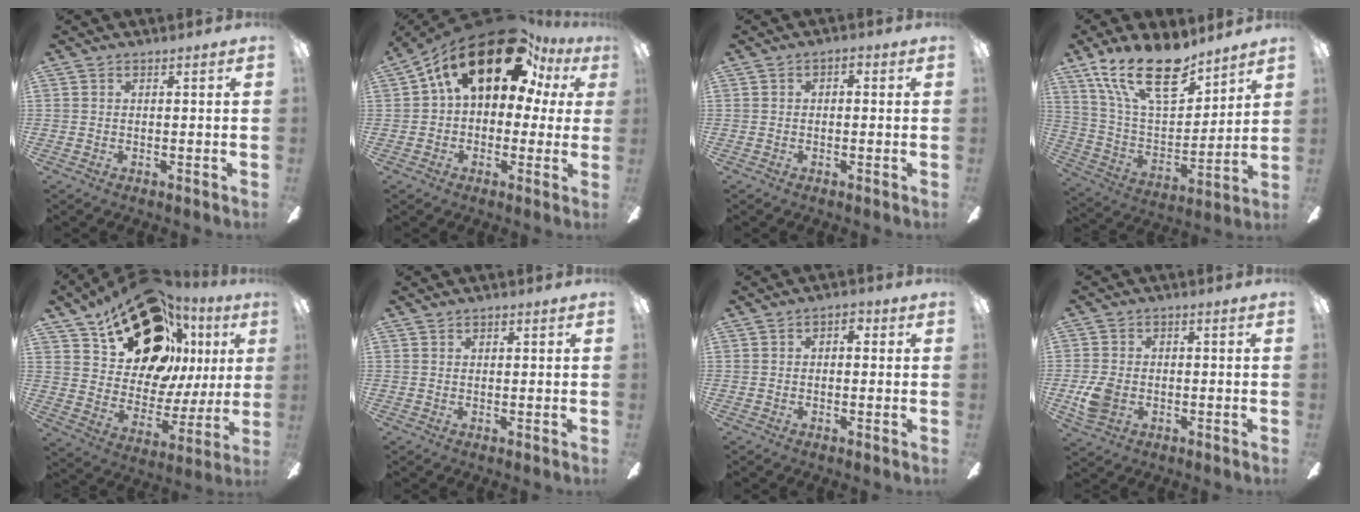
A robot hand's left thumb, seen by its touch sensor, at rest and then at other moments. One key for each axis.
{"total": 21.6, "fx": 11.8, "fy": 10.9, "fz": 14.4, "tx": -0.243, "ty": -0.060, "tz": 0.201}
{"total": 1.3, "fx": -0.6, "fy": 0.9, "fz": 0.8, "tx": -0.012, "ty": 0.007, "tz": -0.013}
{"total": 21.5, "fx": 14.3, "fy": 9.4, "fz": 13.0, "tx": -0.238, "ty": -0.079, "tz": 0.254}
{"total": 24.4, "fx": 13.9, "fy": 14.1, "fz": 14.2, "tx": -0.221, "ty": -0.069, "tz": 0.259}
{"total": 0.7, "fx": 0.5, "fy": 0.4, "fz": 0.2, "tx": 0.004, "ty": -0.001, "tz": 0.008}
{"total": 2.0, "fx": -0.2, "fy": 1.4, "fz": 1.4, "tx": -0.018, "ty": 0.006, "tz": -0.006}
{"total": 6.5, "fx": -1.8, "fy": 4.7, "fz": 4.1, "tx": -0.083, "ty": 0.007, "tz": -0.034}